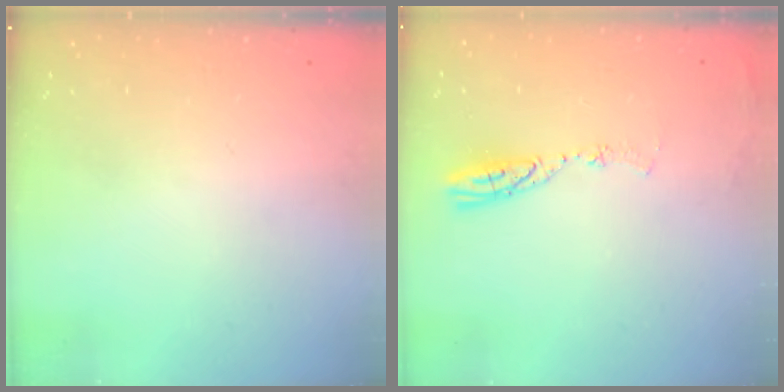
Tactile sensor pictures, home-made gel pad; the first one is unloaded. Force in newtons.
{"total": 5.9, "press": 5.8, "slide": 0.7}